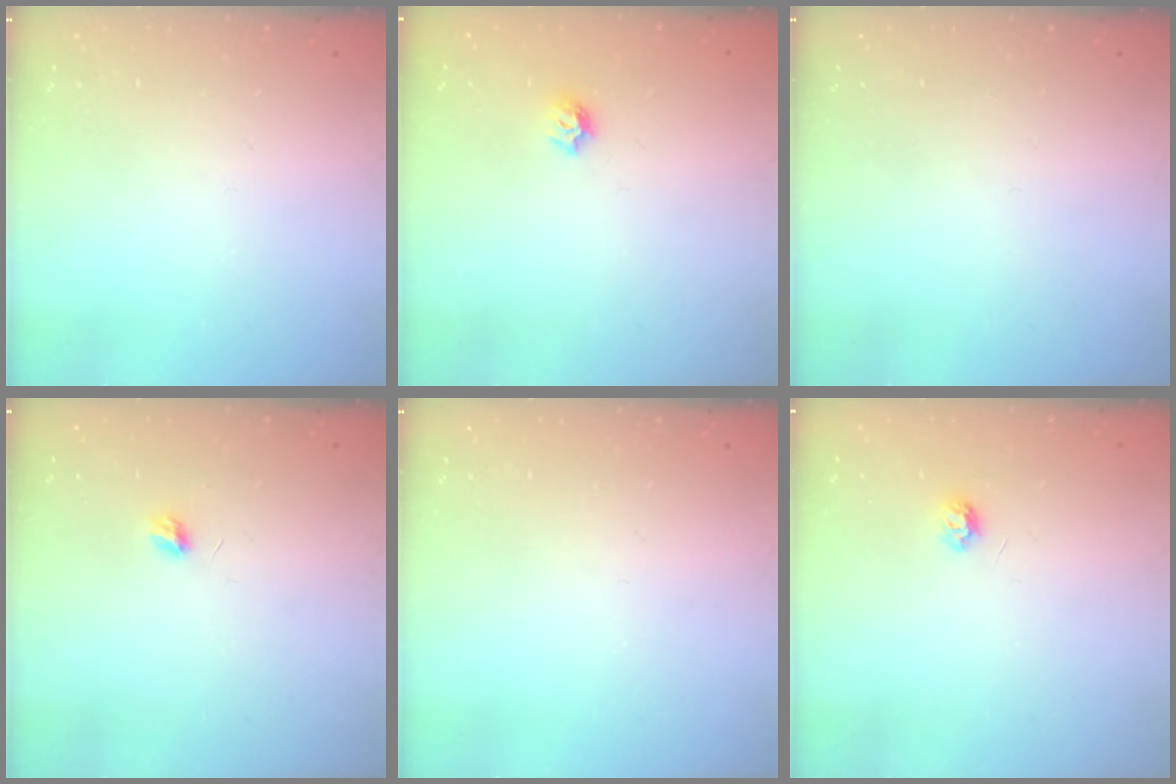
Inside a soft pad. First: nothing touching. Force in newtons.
{"total": 5.7, "press": 5.6, "slide": 0.8}
{"total": 0.0}
{"total": 3.9, "press": 3.9, "slide": 0.3}
{"total": 0.0}
{"total": 4.3, "press": 4.3, "slide": 0.5}